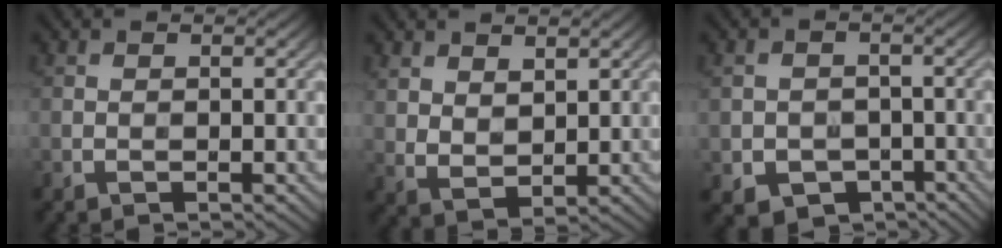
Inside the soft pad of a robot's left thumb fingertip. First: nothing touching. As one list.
[{"total": 4.0, "force": [2.7, 2.1, 2.1], "torque": [-0.053, -0.007, 0.062]}, {"total": 5.1, "force": [-2.0, 4.2, 1.9], "torque": [-0.040, -0.017, -0.029]}]